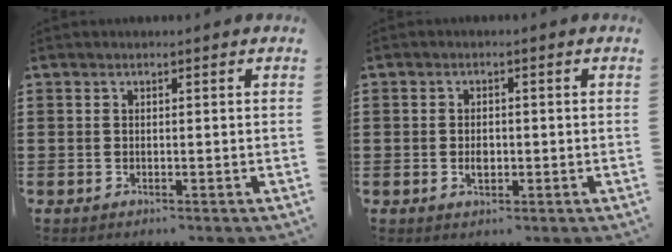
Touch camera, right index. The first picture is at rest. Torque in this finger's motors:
{"motor_torque": [0.99, 1.04, 0.04, 0.00]}